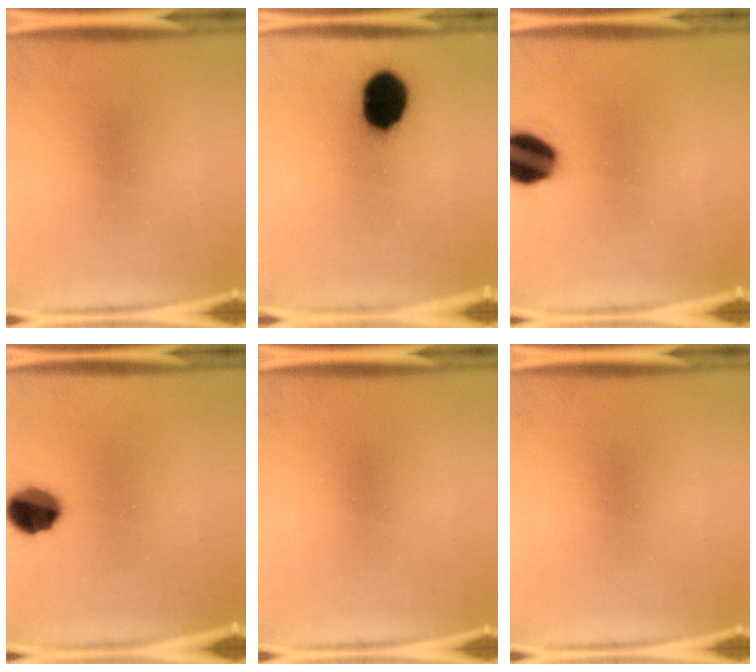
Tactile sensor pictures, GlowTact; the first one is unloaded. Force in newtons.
{"total": 14.2}
{"total": 13.3}
{"total": 9.6}
{"total": 0.0}
{"total": 0.0}